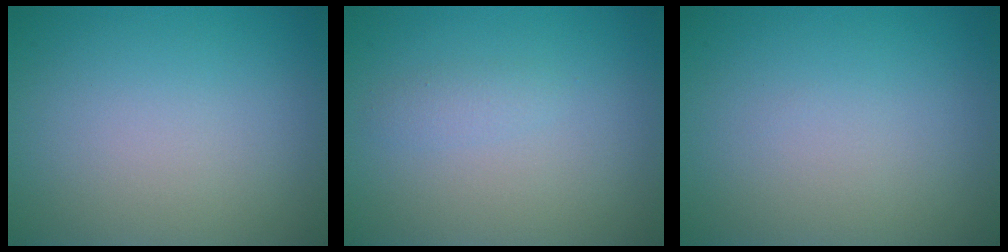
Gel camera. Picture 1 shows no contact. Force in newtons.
{"total": 1.0, "press": 1.0, "slide": 0.1}
{"total": 0.0}